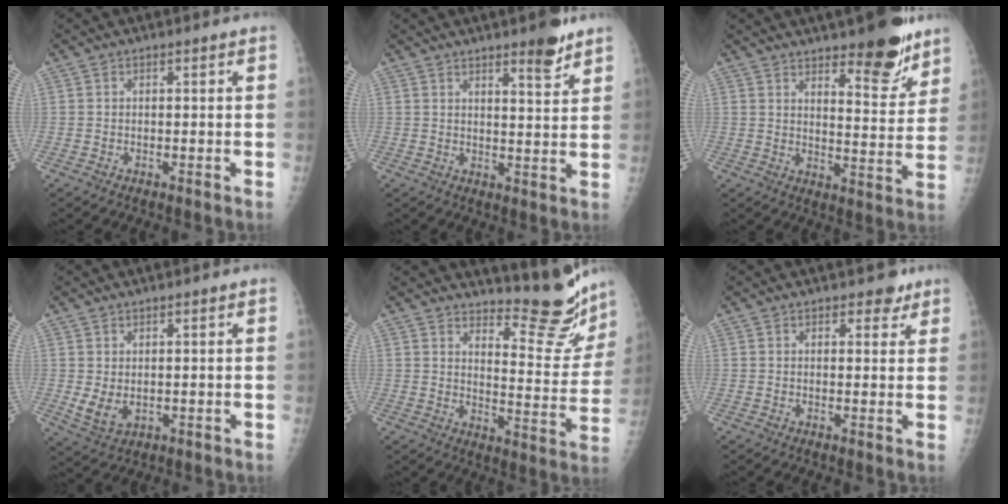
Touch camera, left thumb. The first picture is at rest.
{"total": 5.8, "force": [4.2, 1.2, 3.9], "torque": [-0.045, -0.030, 0.057]}
{"total": 12.1, "force": [8.6, 3.7, 7.7], "torque": [-0.072, -0.062, 0.127]}
{"total": 4.3, "force": [0.5, 2.7, 3.3], "torque": [-0.054, -0.012, 0.021]}
{"total": 13.7, "force": [12.9, 2.5, 4.1], "torque": [-0.027, -0.141, 0.168]}
{"total": 3.0, "force": [2.2, 1.7, 1.1], "torque": [0.008, -0.010, 0.026]}